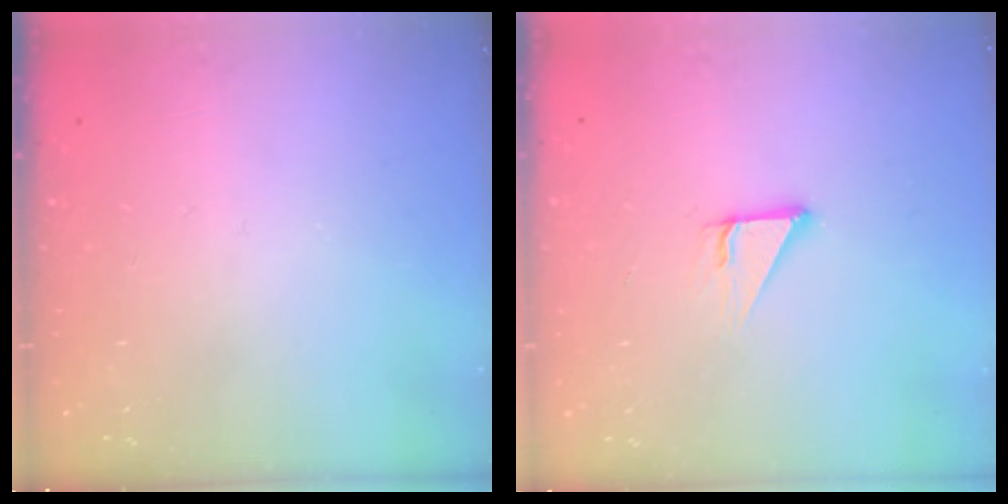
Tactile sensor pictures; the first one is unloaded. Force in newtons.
{"total": 3.4, "press": 3.4, "slide": 0.3}